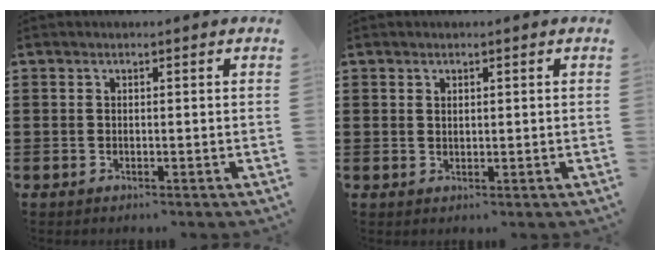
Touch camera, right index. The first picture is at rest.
{"total": 0.7, "force": [0.5, 0.5, 0.3], "torque": [-0.006, 0.003, 0.010]}